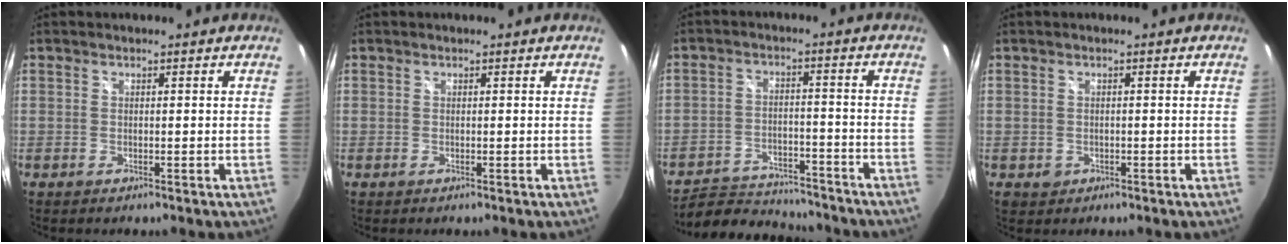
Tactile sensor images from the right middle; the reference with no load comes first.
{"total": 0.0}
{"total": 13.4, "force": [-12.3, 4.0, 3.8], "torque": [-0.094, 0.010, -0.181]}
{"total": 1.8, "force": [-0.5, 1.6, 0.5], "torque": [-0.011, -0.004, -0.005]}